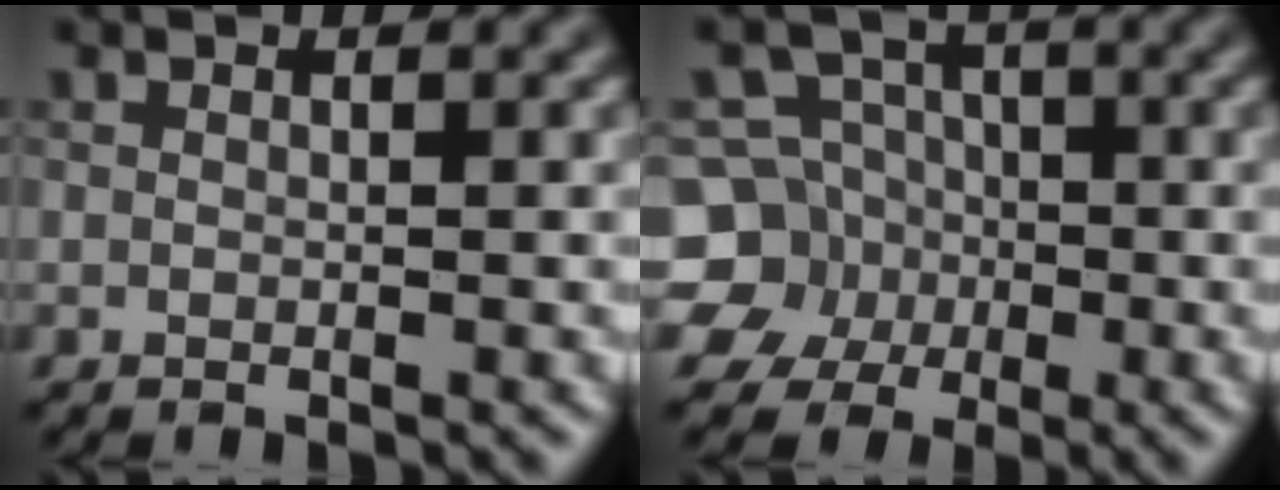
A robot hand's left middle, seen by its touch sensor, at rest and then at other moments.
{"total": 7.6, "force": [-2.2, 7.1, 1.8], "torque": [-0.030, 0.012, -0.070]}